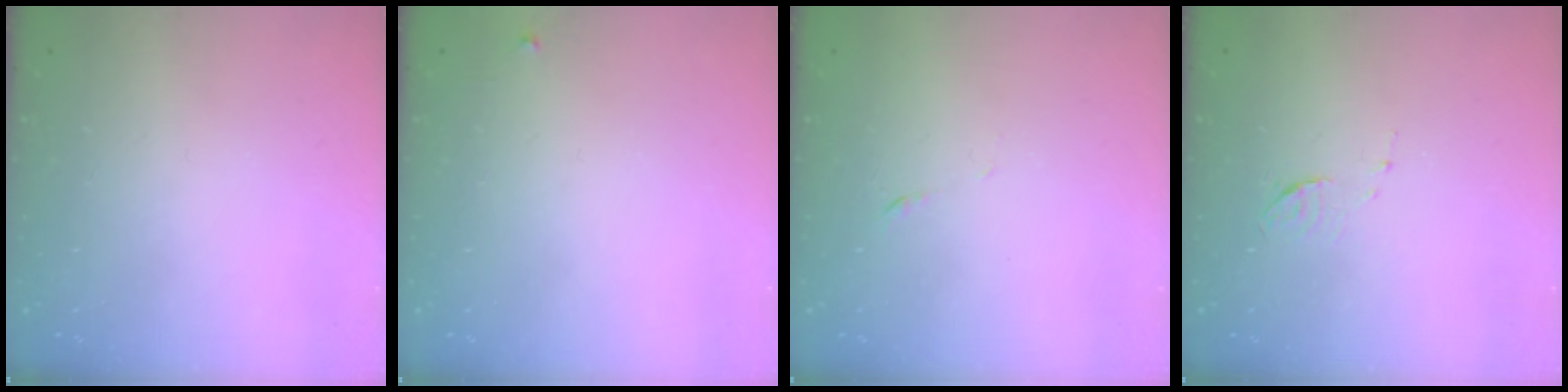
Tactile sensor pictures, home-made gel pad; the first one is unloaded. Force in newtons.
{"total": 2.4, "press": 2.3, "slide": 0.4}
{"total": 4.4, "press": 4.3, "slide": 0.8}
{"total": 4.1, "press": 4.1, "slide": 0.2}